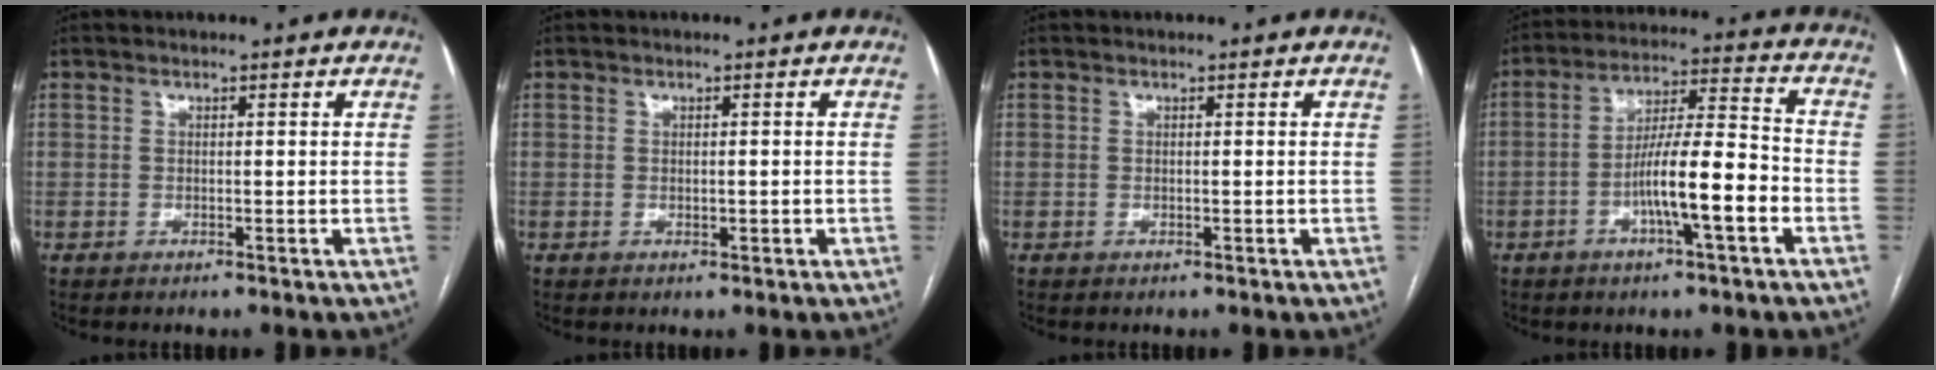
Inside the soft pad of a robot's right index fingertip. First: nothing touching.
{"total": 0.8, "force": [-0.1, 0.4, 0.6], "torque": [-0.010, 0.000, 0.002]}
{"total": 0.0}
{"total": 11.1, "force": [-4.0, 1.0, 10.3], "torque": [-0.180, 0.012, -0.066]}